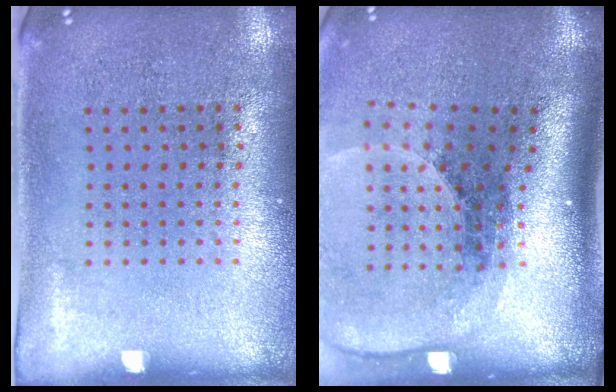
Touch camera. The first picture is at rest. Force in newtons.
{"total": 2.7, "press": 1.9, "slide": 1.9}